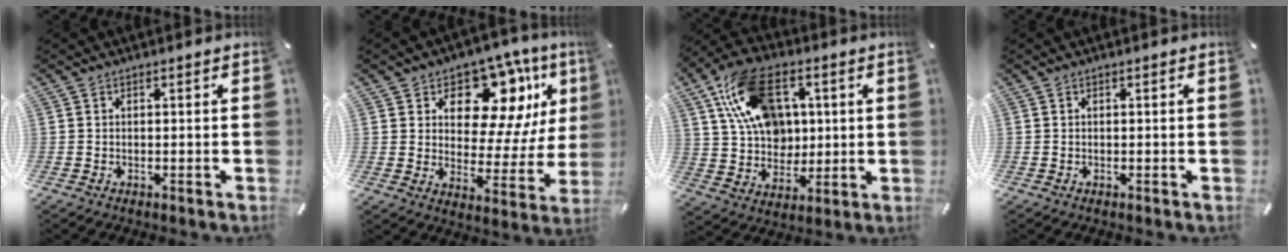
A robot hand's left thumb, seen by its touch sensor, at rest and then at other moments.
{"total": 14.9, "force": [8.3, 9.8, 7.6], "torque": [-0.100, -0.060, 0.147]}
{"total": 17.3, "force": [6.2, 12.4, 10.3], "torque": [-0.197, -0.009, 0.115]}
{"total": 0.0}